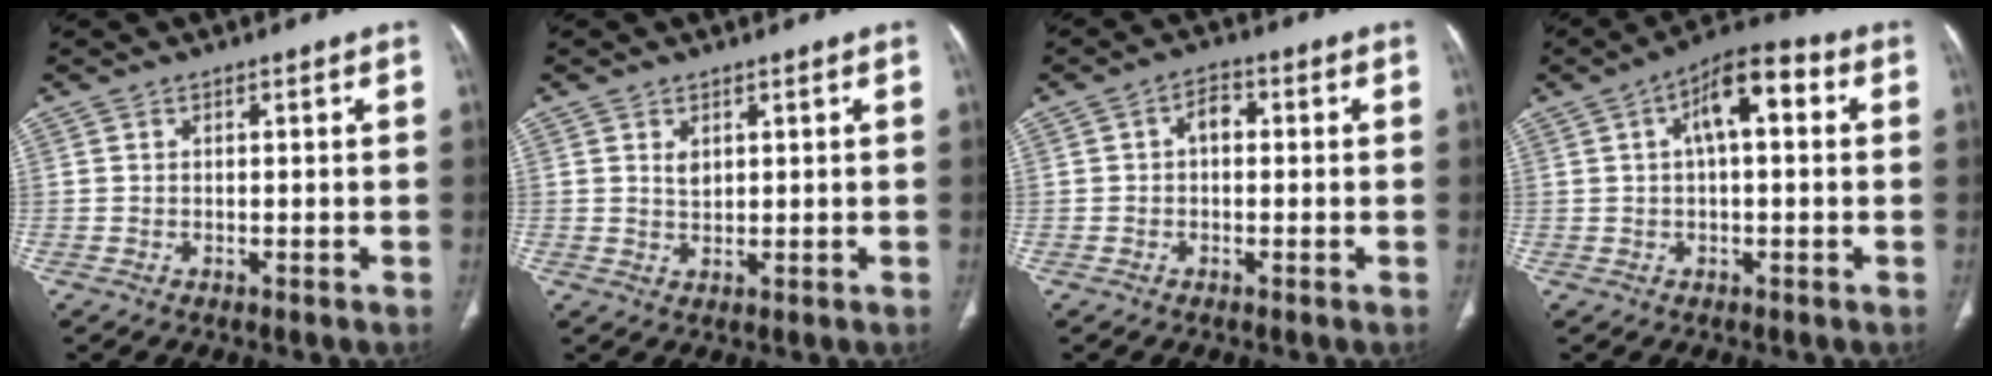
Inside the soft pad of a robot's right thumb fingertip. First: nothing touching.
{"total": 1.9, "force": [0.9, 1.2, 1.3], "torque": [-0.016, -0.007, 0.020]}
{"total": 3.3, "force": [0.1, 2.3, 2.4], "torque": [-0.027, 0.013, -0.007]}
{"total": 9.9, "force": [2.4, 4.3, 8.6], "torque": [-0.130, 0.030, 0.026]}